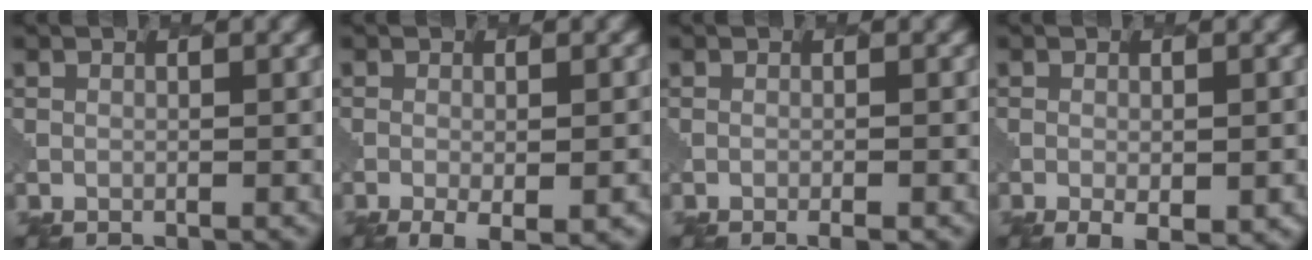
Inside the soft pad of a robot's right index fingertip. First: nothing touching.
{"total": 4.6, "force": [-2.1, 1.5, 3.9], "torque": [-0.055, -0.009, -0.020]}
{"total": 1.4, "force": [-0.7, 0.5, 1.1], "torque": [-0.005, 0.002, -0.008]}
{"total": 4.1, "force": [-1.6, 1.5, 3.4], "torque": [-0.047, -0.010, -0.013]}